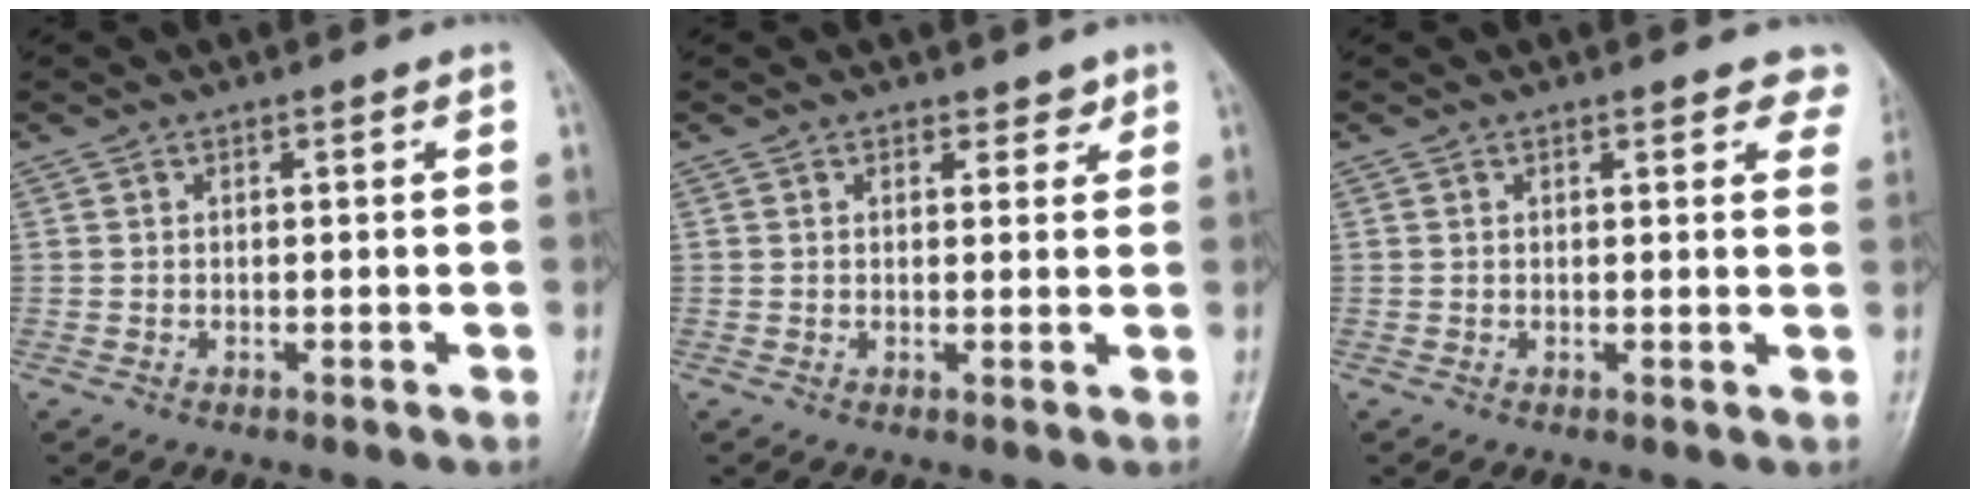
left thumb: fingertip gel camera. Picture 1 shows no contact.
{"total": 2.3, "force": [1.6, 1.4, 0.7], "torque": [0.010, -0.008, 0.018]}
{"total": 5.3, "force": [4.1, 2.1, 2.6], "torque": [0.004, -0.011, 0.033]}